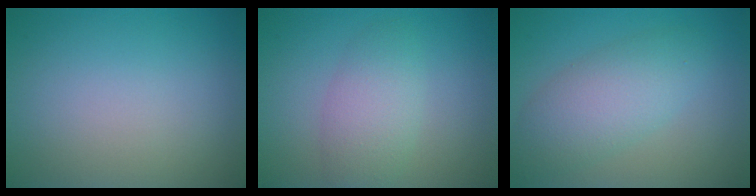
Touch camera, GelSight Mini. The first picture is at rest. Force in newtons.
{"total": 3.5, "press": 3.5, "slide": 0.1}
{"total": 4.8, "press": 4.8, "slide": 0.3}